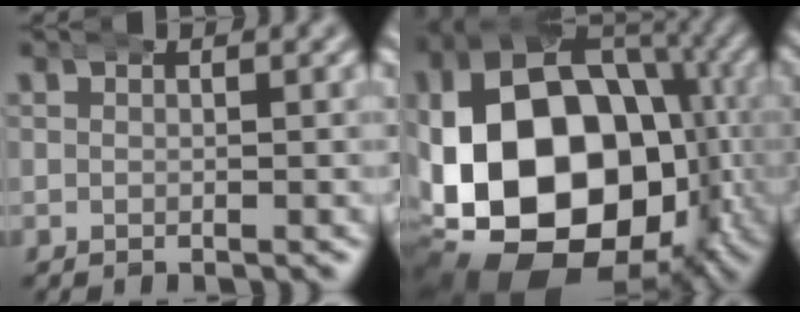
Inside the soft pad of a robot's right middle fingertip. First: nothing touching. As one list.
[{"total": 28.1, "force": [-4.6, 20.0, 19.2], "torque": [-0.386, -0.091, -0.033]}]